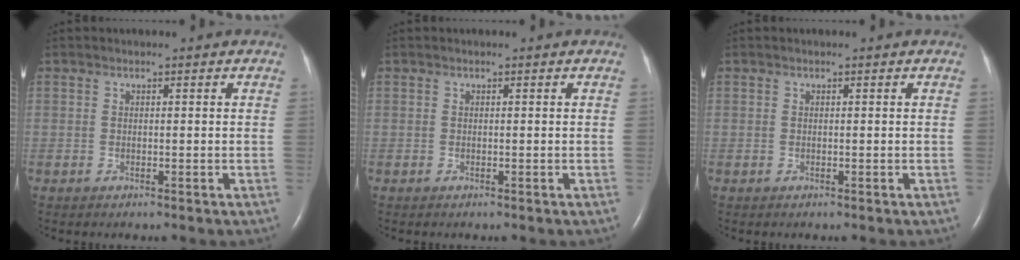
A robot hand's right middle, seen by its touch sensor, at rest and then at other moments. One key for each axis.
{"total": 0.0}
{"total": 0.0}